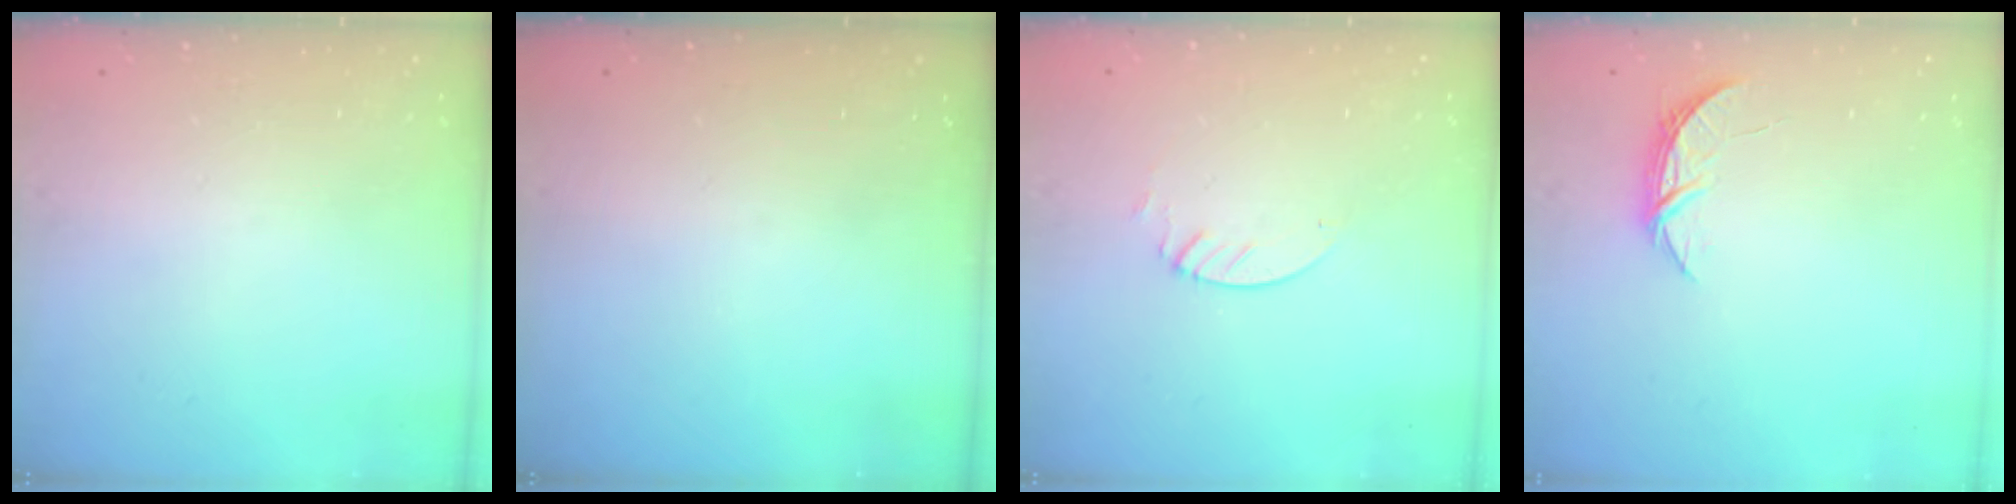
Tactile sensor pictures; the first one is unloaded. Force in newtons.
{"total": 0.0}
{"total": 1.3, "press": 1.3, "slide": 0.1}
{"total": 5.1, "press": 5.1, "slide": 0.6}